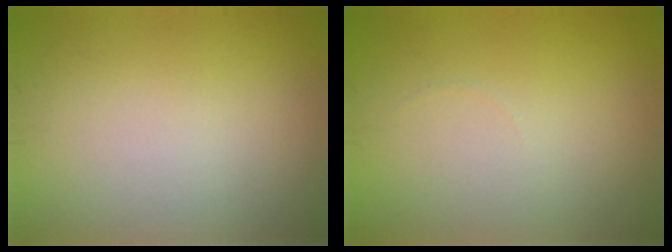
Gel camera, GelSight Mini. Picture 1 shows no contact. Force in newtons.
{"total": 0.0}